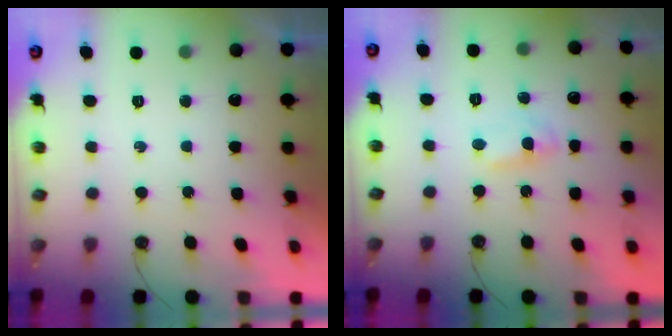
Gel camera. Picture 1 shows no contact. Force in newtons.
{"total": 2.8, "press": 2.8, "slide": 0.3}